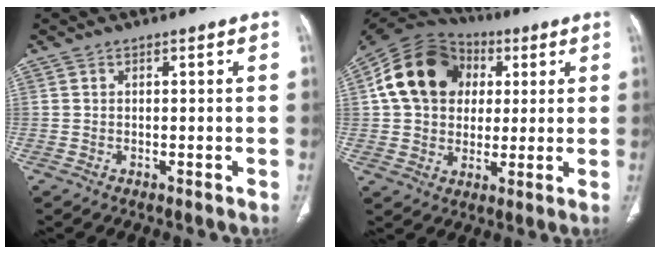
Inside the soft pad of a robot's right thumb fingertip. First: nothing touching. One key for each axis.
{"total": 17.1, "fx": 3.7, "fy": 13.6, "fz": 9.7, "tx": -0.162, "ty": 0.016, "tz": 0.059}